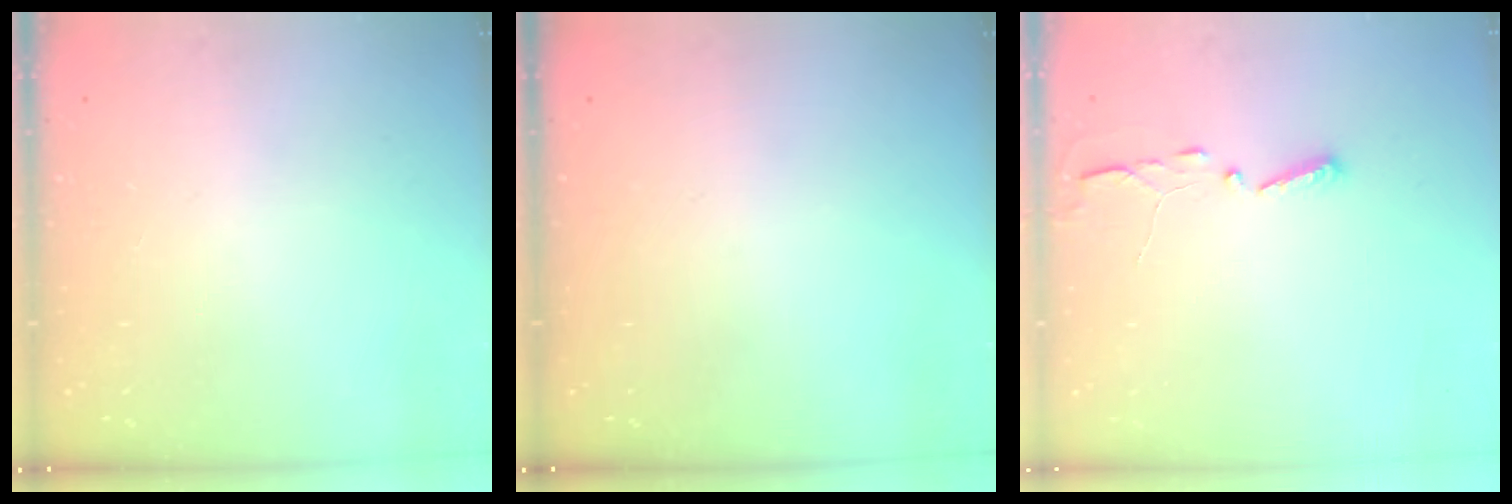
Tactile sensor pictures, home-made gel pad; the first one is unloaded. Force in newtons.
{"total": 0.0}
{"total": 2.9, "press": 2.9, "slide": 0.4}